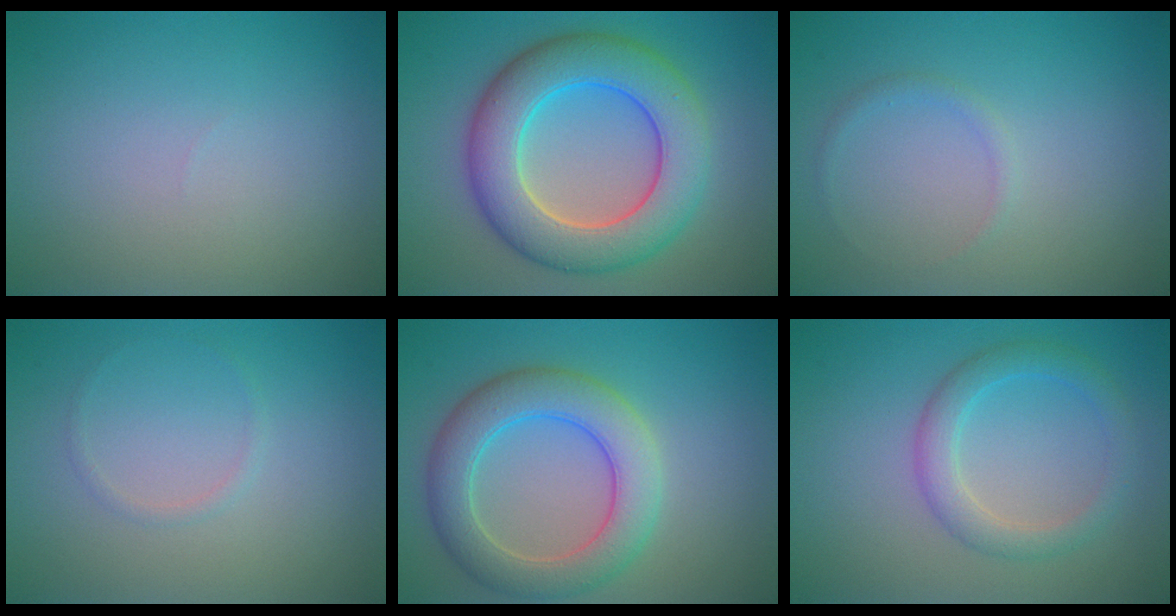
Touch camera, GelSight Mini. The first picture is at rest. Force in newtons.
{"total": 9.1, "press": 9.1, "slide": 0.3}
{"total": 0.9, "press": 0.8, "slide": 0.1}
{"total": 0.7, "press": 0.7, "slide": 0.1}
{"total": 6.1, "press": 6.1, "slide": 0.2}
{"total": 3.0, "press": 3.0, "slide": 0.1}